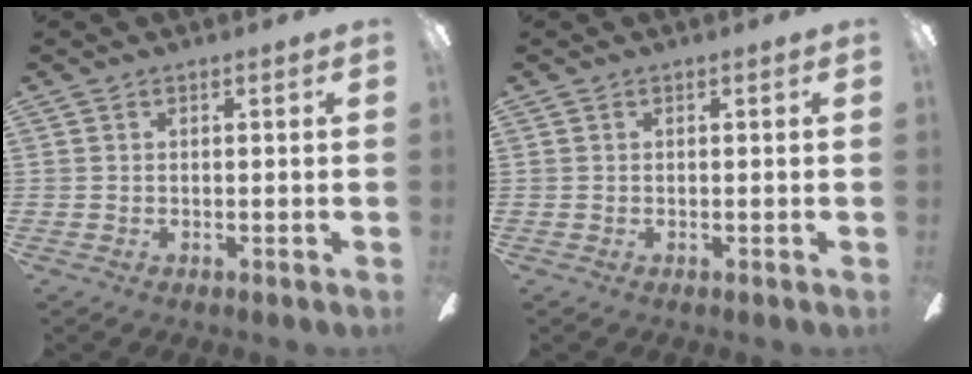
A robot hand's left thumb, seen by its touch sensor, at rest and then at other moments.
{"total": 0.0}